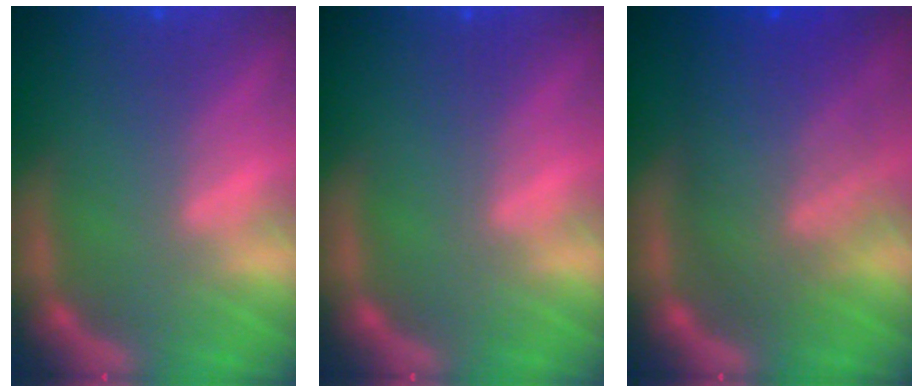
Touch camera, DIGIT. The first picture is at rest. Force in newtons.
{"total": 0.0}
{"total": 8.5}